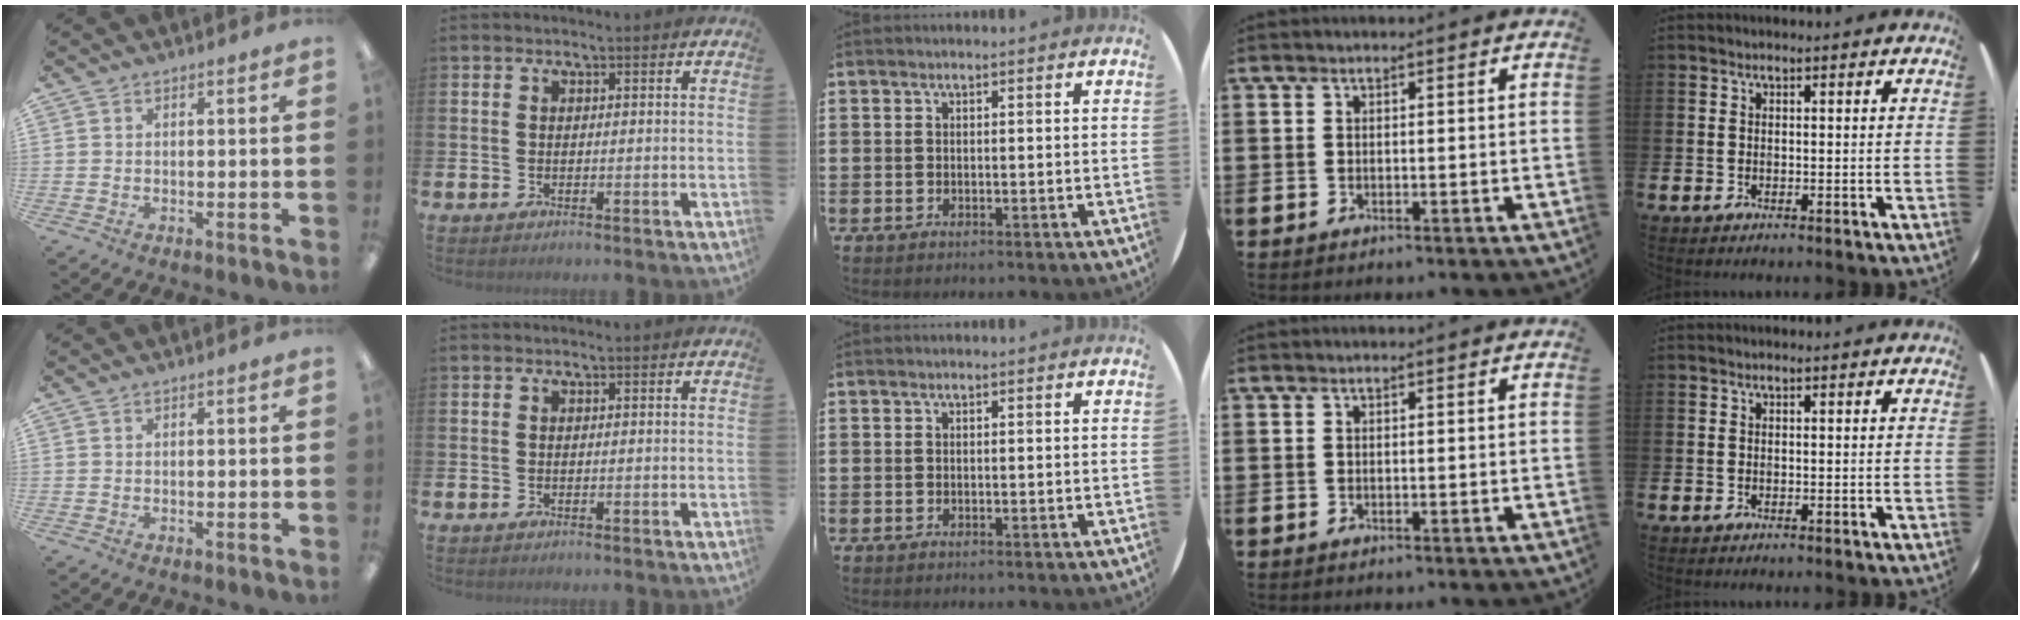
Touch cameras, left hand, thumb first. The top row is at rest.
{}